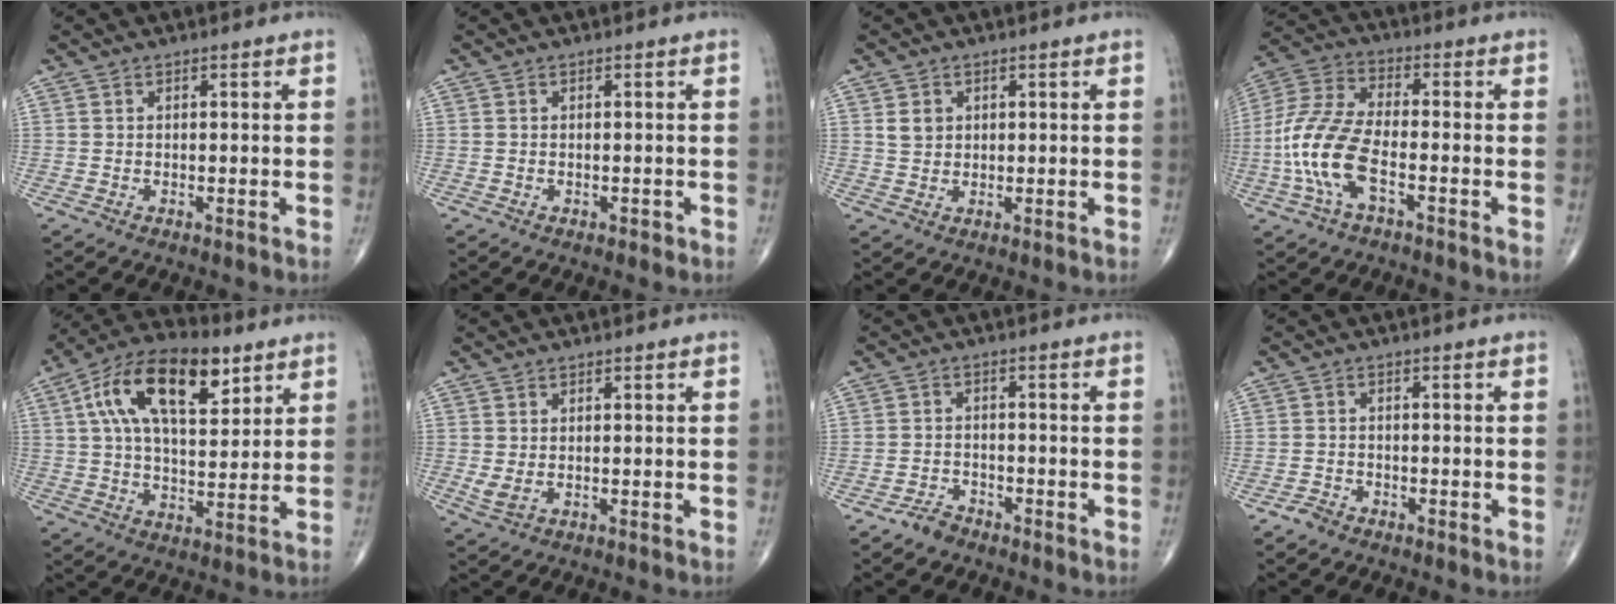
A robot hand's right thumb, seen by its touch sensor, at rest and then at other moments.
{"total": 0.7, "force": [-0.4, 0.5, 0.4], "torque": [-0.005, 0.003, -0.003]}
{"total": 2.9, "force": [0.9, 2.4, 1.4], "torque": [-0.014, -0.004, 0.020]}
{"total": 13.2, "force": [-3.9, 5.8, 11.3], "torque": [-0.255, 0.028, -0.079]}
{"total": 18.9, "force": [7.8, 9.2, 14.6], "torque": [-0.236, -0.005, 0.130]}
{"total": 2.2, "force": [0.3, 1.3, 1.8], "torque": [-0.039, -0.004, 0.014]}
{"total": 3.8, "force": [-2.9, 2.1, 1.3], "torque": [-0.020, 0.016, -0.050]}
{"total": 1.7, "force": [-1.4, 0.9, 0.3], "torque": [-0.011, 0.003, -0.028]}